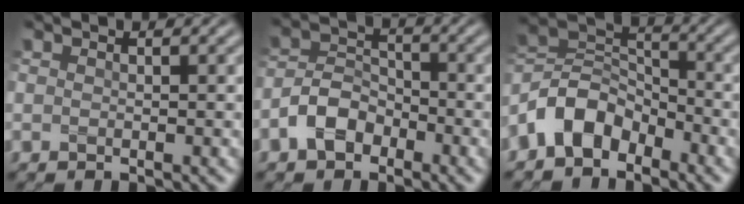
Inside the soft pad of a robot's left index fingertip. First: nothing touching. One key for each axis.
{"total": 3.6, "fx": -2.1, "fy": 2.3, "fz": 1.8, "tx": -0.034, "ty": 0.014, "tz": -0.051}
{"total": 5.6, "fx": -3.6, "fy": 3.4, "fz": 2.7, "tx": -0.045, "ty": 0.013, "tz": -0.083}